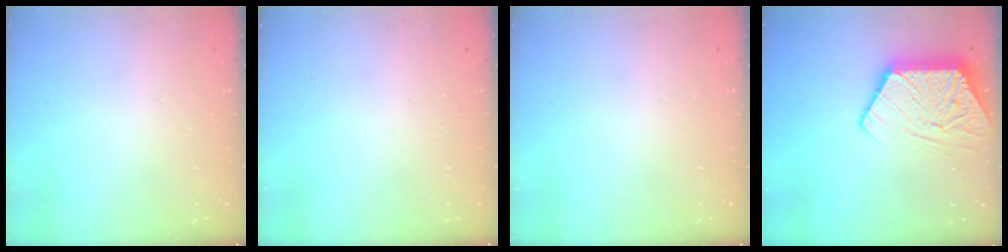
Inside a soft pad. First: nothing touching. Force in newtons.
{"total": 0.0}
{"total": 0.0}
{"total": 13.3, "press": 13.3, "slide": 1.1}